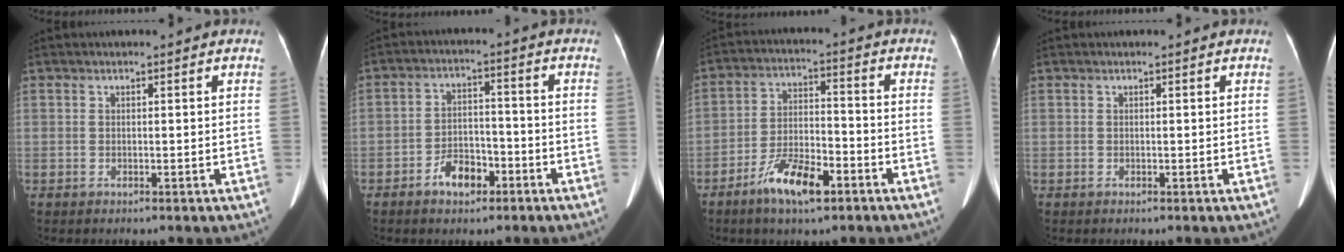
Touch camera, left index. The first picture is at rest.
{"total": 5.7, "force": [-3.4, 3.1, 3.3], "torque": [-0.065, 0.013, -0.055]}
{"total": 8.9, "force": [-5.4, 2.8, 6.5], "torque": [-0.129, -0.001, -0.095]}
{"total": 0.0}